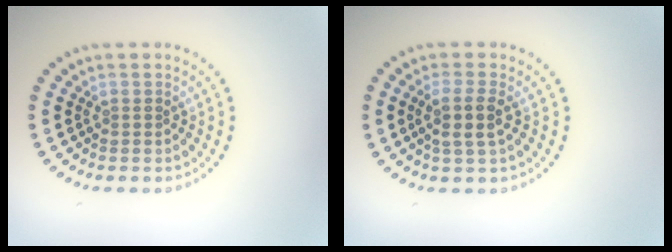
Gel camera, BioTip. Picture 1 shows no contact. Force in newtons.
{"total": 2.5, "press": 2.2, "slide": 1.1}